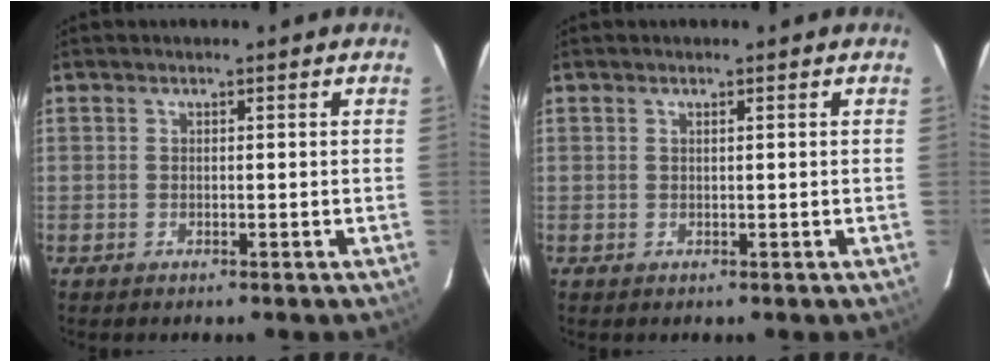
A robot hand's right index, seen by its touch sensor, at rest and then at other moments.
{"total": 0.5, "force": [0.2, -0.2, 0.4], "torque": [-0.009, 0.002, 0.004]}